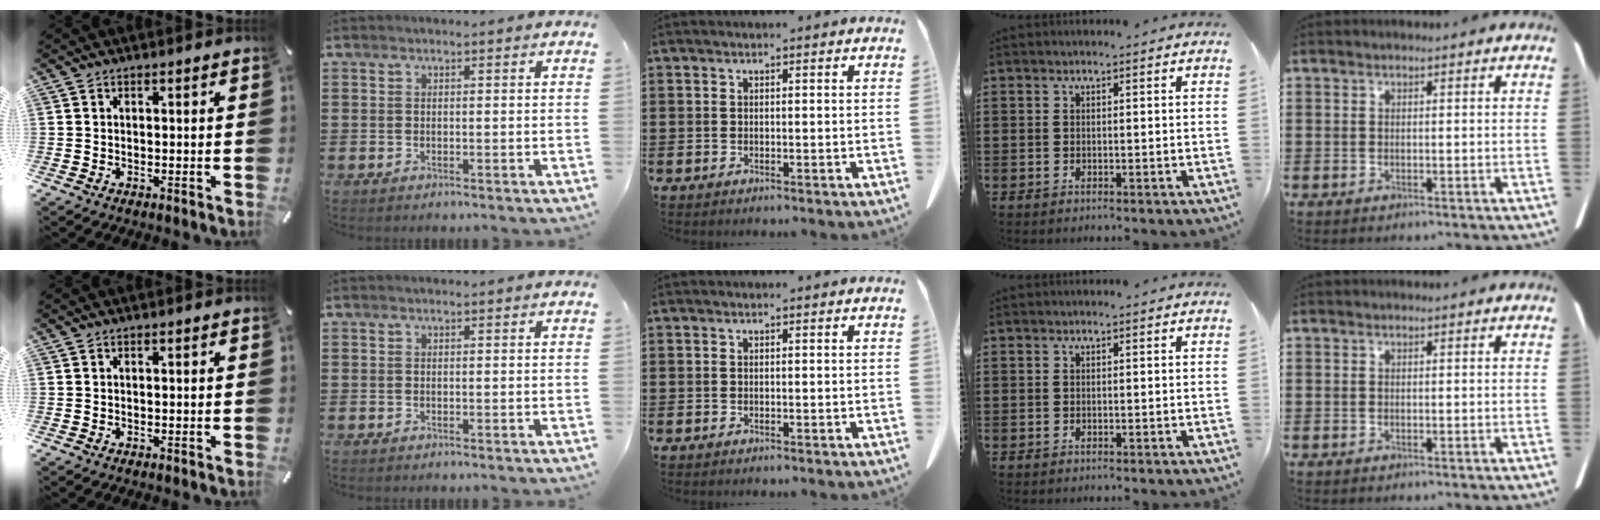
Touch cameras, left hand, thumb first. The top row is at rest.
{}